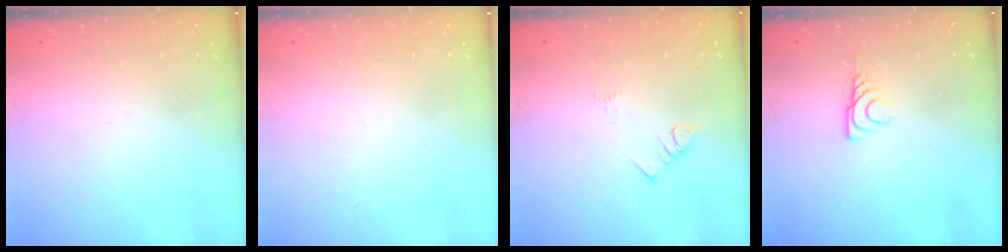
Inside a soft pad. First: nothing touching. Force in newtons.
{"total": 1.8, "press": 1.8, "slide": 0.2}
{"total": 2.0, "press": 2.0, "slide": 0.4}
{"total": 6.3, "press": 6.3, "slide": 0.9}